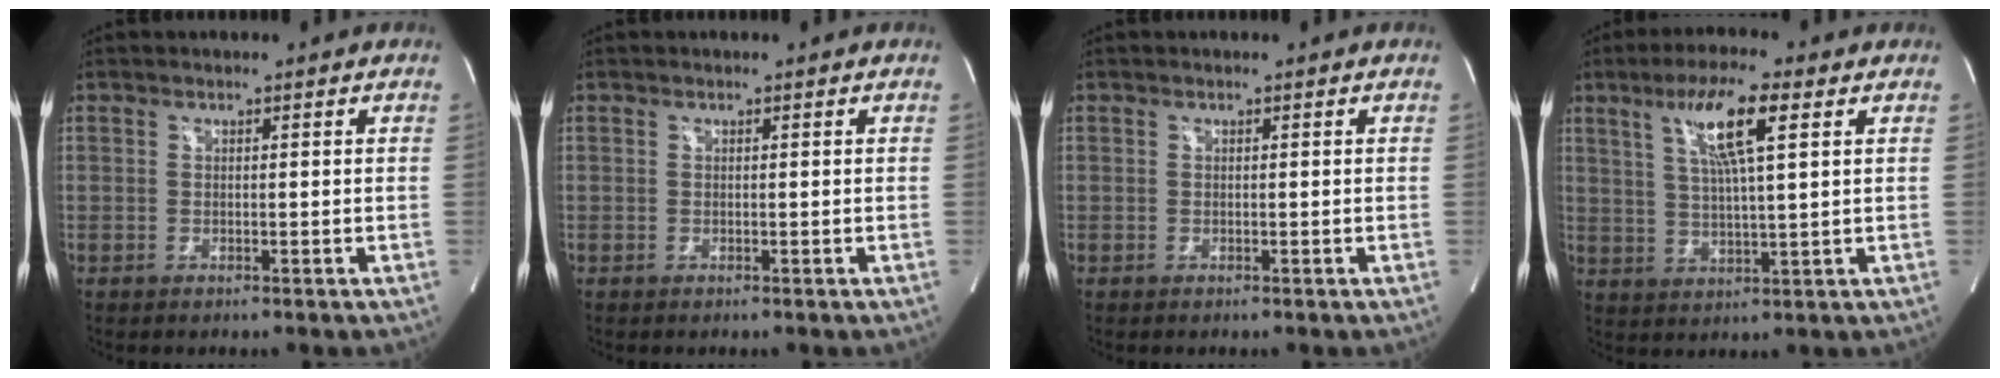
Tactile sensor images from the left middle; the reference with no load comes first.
{"total": 0.0}
{"total": 0.0}
{"total": 9.6, "force": [4.2, 0.5, 8.6], "torque": [-0.164, 0.007, 0.076]}